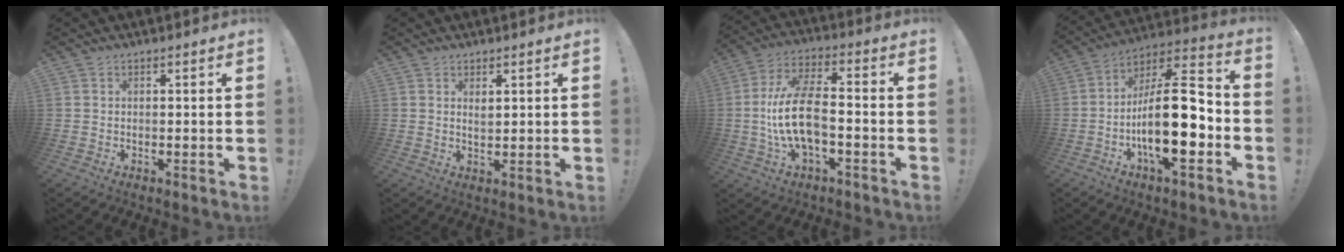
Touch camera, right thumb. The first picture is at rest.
{"total": 2.1, "force": [1.3, 0.9, 1.4], "torque": [-0.007, -0.010, 0.019]}
{"total": 14.7, "force": [-3.2, 6.5, 12.8], "torque": [-0.253, 0.013, -0.056]}
{"total": 20.9, "force": [-5.4, 7.0, 18.9], "torque": [-0.330, 0.016, -0.089]}